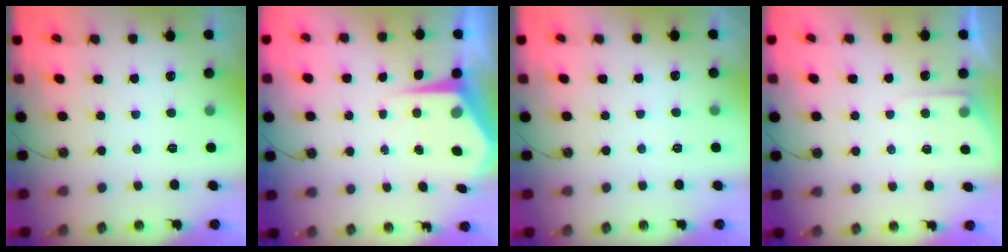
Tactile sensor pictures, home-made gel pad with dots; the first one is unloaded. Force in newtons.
{"total": 6.9, "press": 6.9, "slide": 0.6}
{"total": 2.3, "press": 2.2, "slide": 0.4}
{"total": 4.5, "press": 4.4, "slide": 0.6}